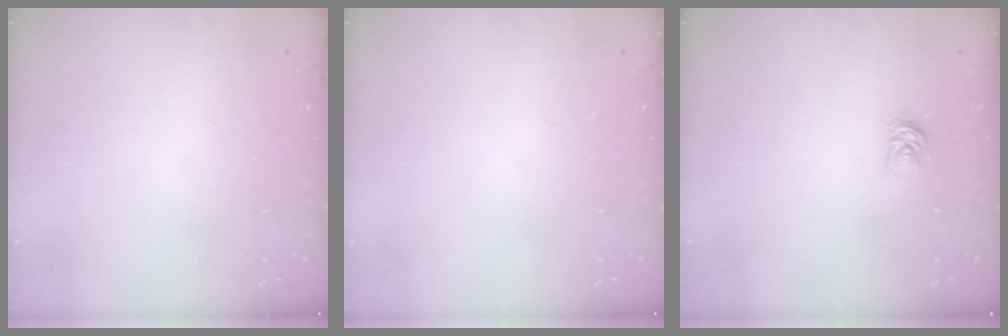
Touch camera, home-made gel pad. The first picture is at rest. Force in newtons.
{"total": 0.0}
{"total": 3.6, "press": 3.6, "slide": 0.6}